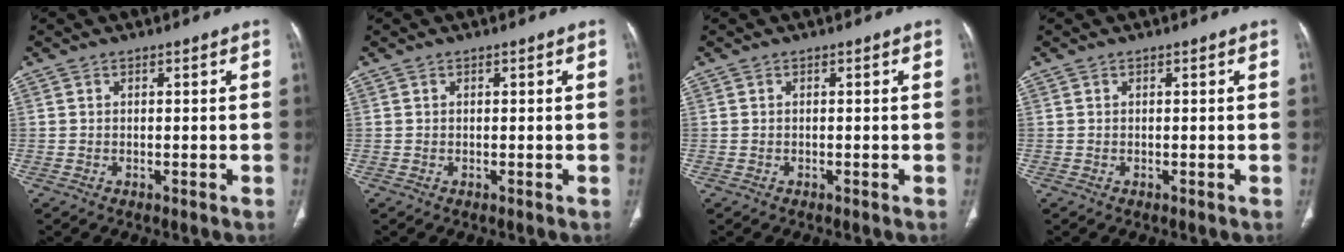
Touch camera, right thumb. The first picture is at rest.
{"total": 0.0}
{"total": 0.0}
{"total": 0.0}